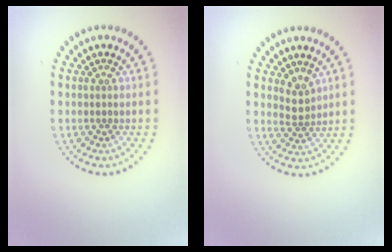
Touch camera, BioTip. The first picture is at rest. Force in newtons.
{"total": 2.0, "press": 1.5, "slide": 1.3}